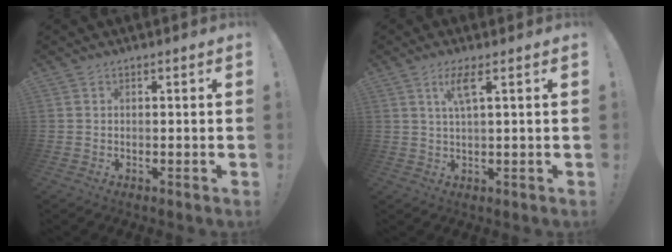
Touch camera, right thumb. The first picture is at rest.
{"total": 5.1, "force": [2.3, 0.5, 4.5], "torque": [-0.086, 0.001, 0.035]}